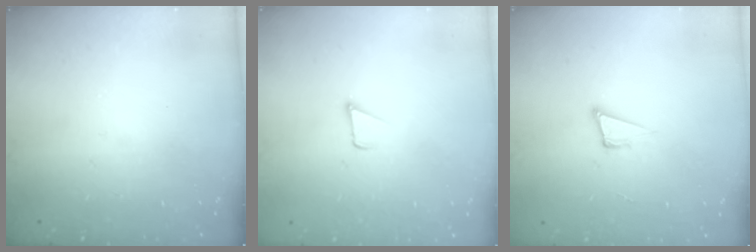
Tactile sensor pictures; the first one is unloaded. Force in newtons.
{"total": 1.2, "press": 1.2, "slide": 0.1}
{"total": 5.1, "press": 3.9, "slide": 3.2}